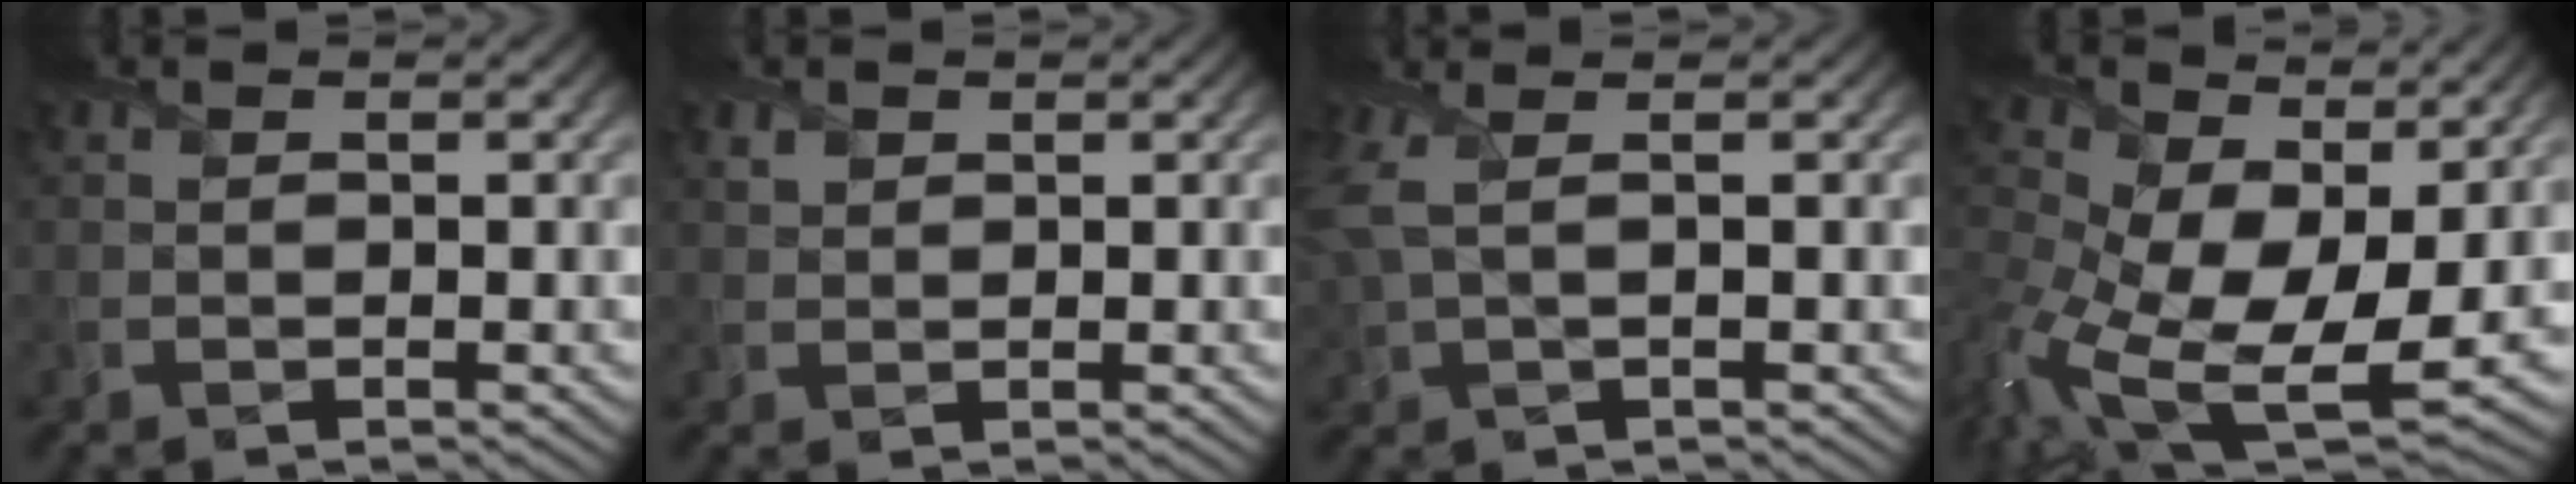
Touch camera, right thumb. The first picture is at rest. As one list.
[{"total": 1.2, "force": [0.8, 0.7, 0.4], "torque": [-0.011, 0.000, 0.017]}, {"total": 3.8, "force": [1.2, 1.4, 3.4], "torque": [-0.094, 0.010, 0.020]}, {"total": 15.9, "force": [-1.0, 10.1, 12.3], "torque": [-0.288, -0.058, 0.004]}]